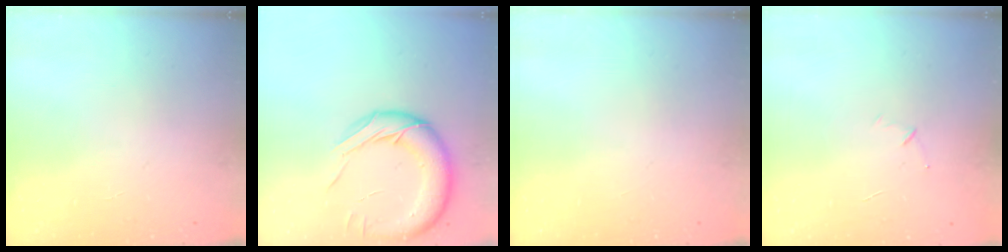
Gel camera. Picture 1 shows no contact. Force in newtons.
{"total": 16.1, "press": 15.8, "slide": 3.0}
{"total": 0.0}
{"total": 3.6, "press": 3.5, "slide": 0.9}